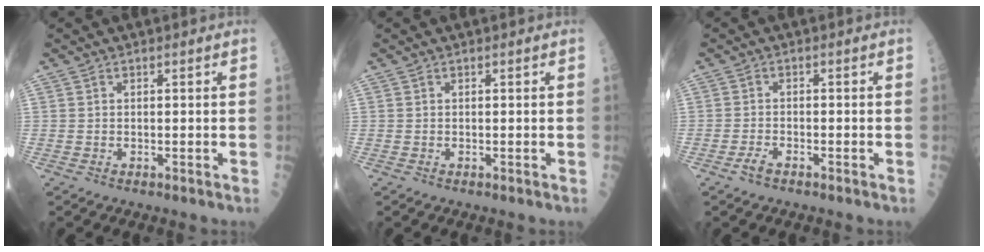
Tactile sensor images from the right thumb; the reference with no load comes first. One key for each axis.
{"total": 0.0}
{"total": 1.9, "fx": -1.3, "fy": 0.6, "fz": 1.2, "tx": -0.024, "ty": 0.010, "tz": -0.026}